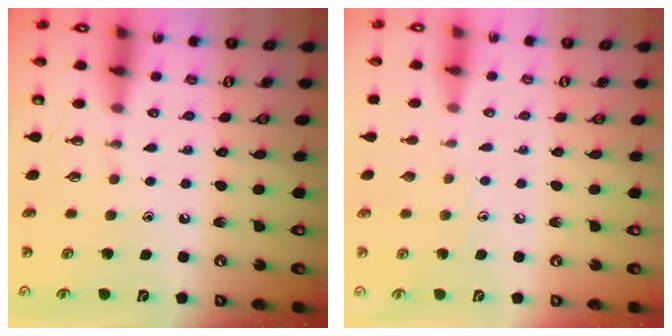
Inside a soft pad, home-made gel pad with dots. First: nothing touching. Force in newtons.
{"total": 3.4, "press": 3.4, "slide": 0.3}